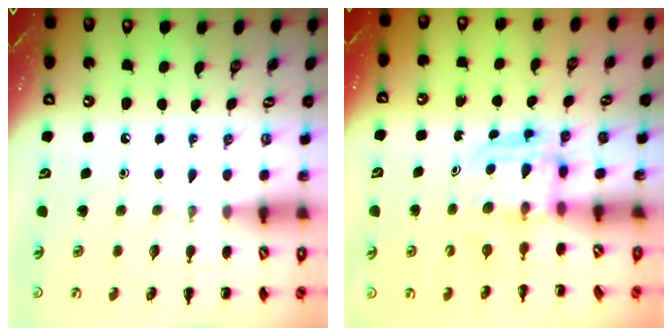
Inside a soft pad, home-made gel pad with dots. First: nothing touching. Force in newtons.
{"total": 3.8, "press": 3.8, "slide": 0.3}